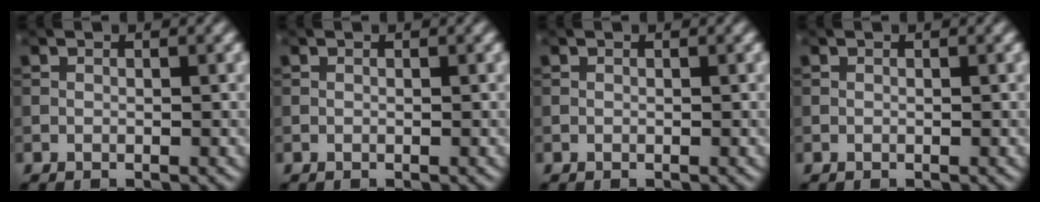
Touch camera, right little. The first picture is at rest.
{"total": 0.0}
{"total": 0.0}
{"total": 0.0}